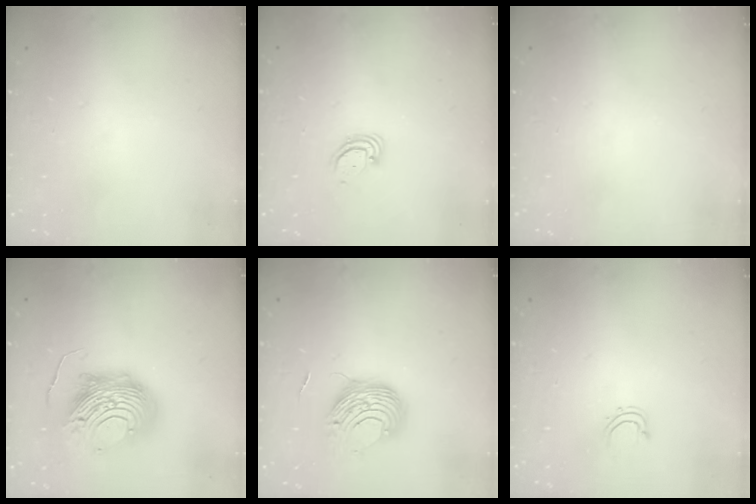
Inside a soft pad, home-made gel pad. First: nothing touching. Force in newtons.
{"total": 3.2, "press": 3.2, "slide": 0.3}
{"total": 0.0}
{"total": 15.7, "press": 15.6, "slide": 1.5}
{"total": 9.3, "press": 9.3, "slide": 0.6}
{"total": 2.8, "press": 2.7, "slide": 0.5}